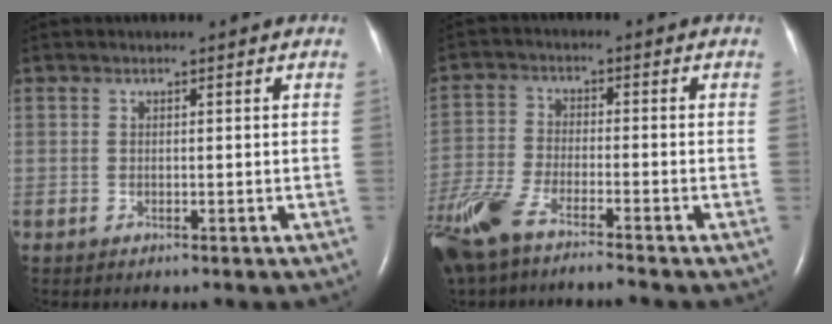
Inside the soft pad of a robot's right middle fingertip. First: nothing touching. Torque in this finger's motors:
{"motor_torque": [1.02, -0.99, 0.20, 0.14]}